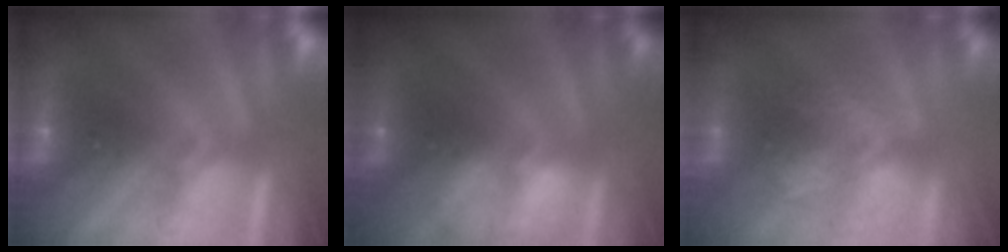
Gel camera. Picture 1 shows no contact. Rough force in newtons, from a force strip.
{"total": 2.4}
{"total": 3.6}